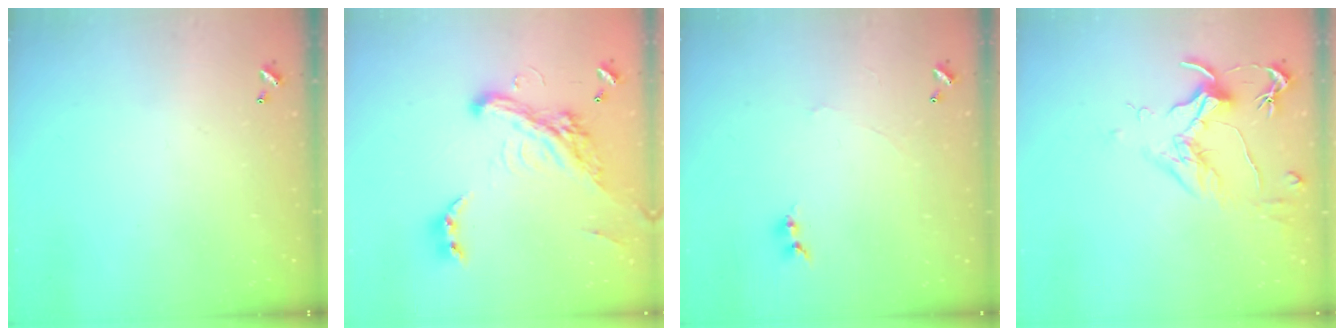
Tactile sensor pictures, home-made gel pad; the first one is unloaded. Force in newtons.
{"total": 8.3, "press": 8.0, "slide": 1.9}
{"total": 0.0}
{"total": 1.8, "press": 1.5, "slide": 0.9}